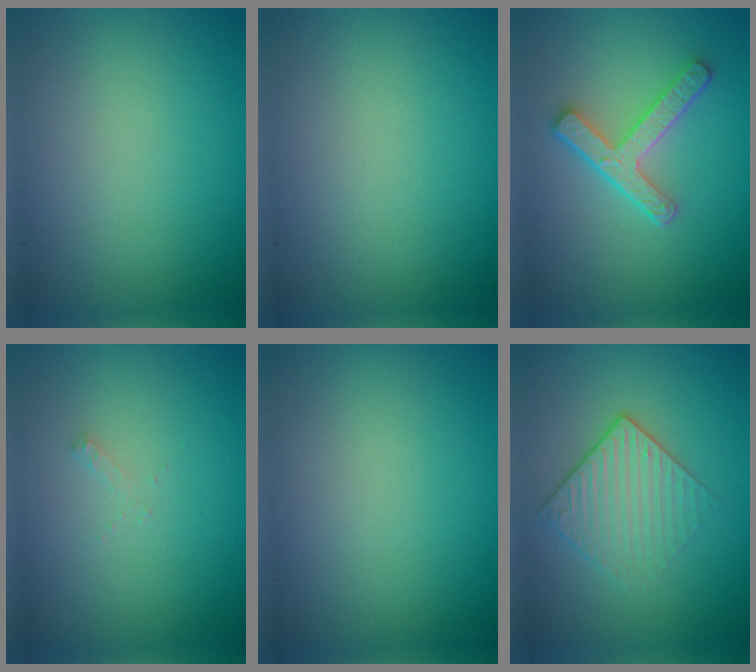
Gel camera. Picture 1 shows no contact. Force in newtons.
{"total": 0.0}
{"total": 3.4, "press": 3.0, "slide": 1.6}
{"total": 0.5, "press": 0.5, "slide": 0.1}
{"total": 0.0}
{"total": 3.1, "press": 2.7, "slide": 1.4}